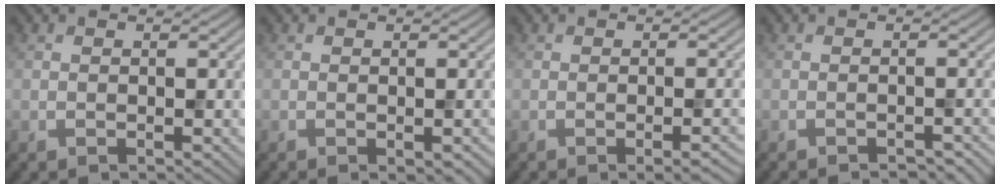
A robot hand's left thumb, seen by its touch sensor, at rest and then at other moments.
{"total": 1.7, "force": [-0.8, 0.4, 1.4], "torque": [-0.020, -0.003, -0.008]}
{"total": 2.9, "force": [-1.1, 0.8, 2.5], "torque": [-0.029, 0.004, -0.018]}
{"total": 1.8, "force": [-1.7, 0.3, 0.6], "torque": [-0.001, 0.002, -0.026]}